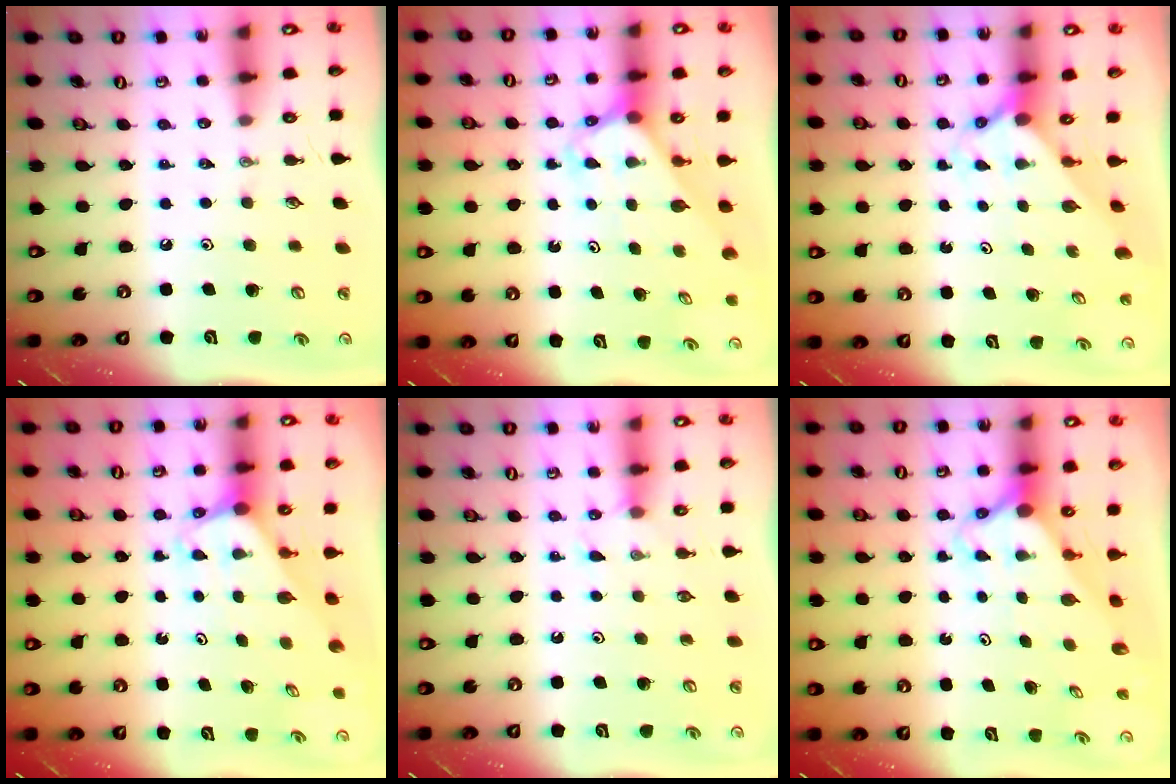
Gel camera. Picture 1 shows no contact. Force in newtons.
{"total": 2.7, "press": 2.7, "slide": 0.2}
{"total": 1.7, "press": 1.7, "slide": 0.2}
{"total": 1.8, "press": 1.8, "slide": 0.1}
{"total": 4.6, "press": 4.6, "slide": 0.5}
{"total": 2.9, "press": 2.9, "slide": 0.2}